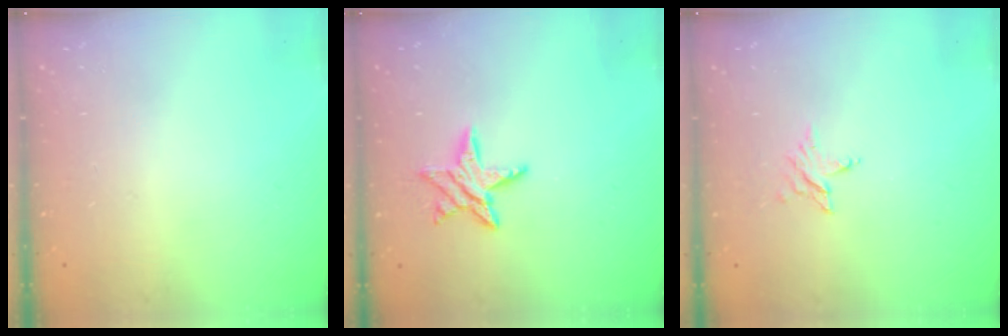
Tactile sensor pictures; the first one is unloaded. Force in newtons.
{"total": 8.2, "press": 8.2, "slide": 0.1}
{"total": 2.8, "press": 2.8, "slide": 0.1}